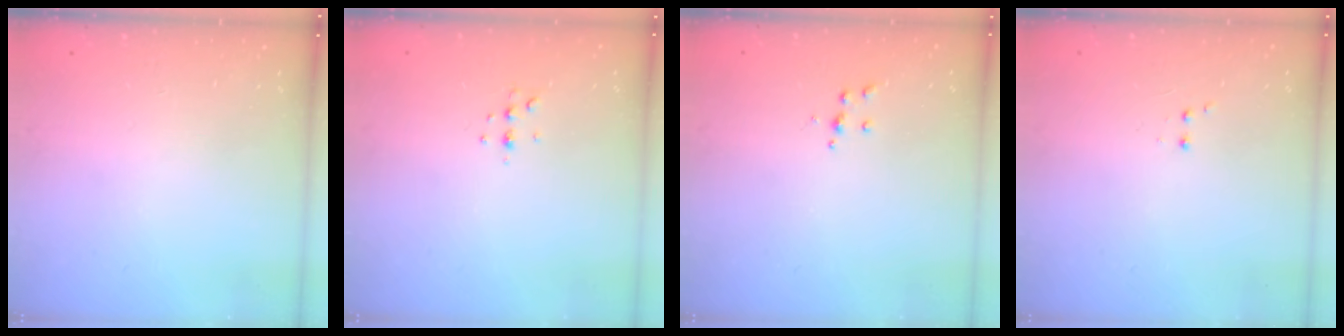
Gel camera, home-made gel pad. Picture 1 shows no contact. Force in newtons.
{"total": 3.7, "press": 3.6, "slide": 0.7}
{"total": 3.9, "press": 3.8, "slide": 0.4}
{"total": 2.0, "press": 1.8, "slide": 0.9}